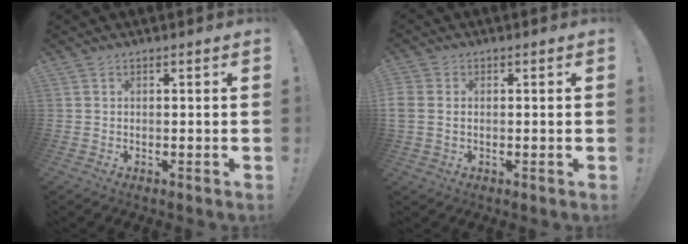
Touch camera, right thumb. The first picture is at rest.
{"total": 3.0, "force": [0.2, 2.2, 2.0], "torque": [-0.045, 0.004, 0.005]}